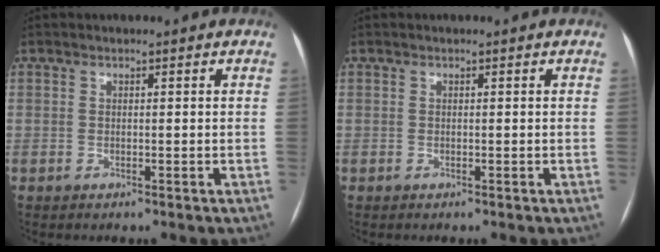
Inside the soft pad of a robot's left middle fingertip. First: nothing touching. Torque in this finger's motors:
{"motor_torque": [0.00, 0.00, 0.00, 0.00]}